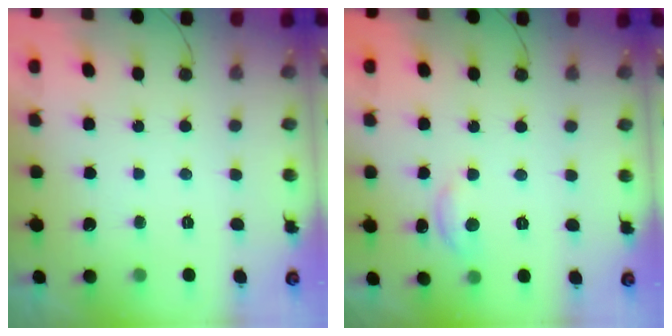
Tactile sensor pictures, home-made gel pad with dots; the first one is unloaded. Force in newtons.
{"total": 4.5, "press": 4.5, "slide": 0.5}